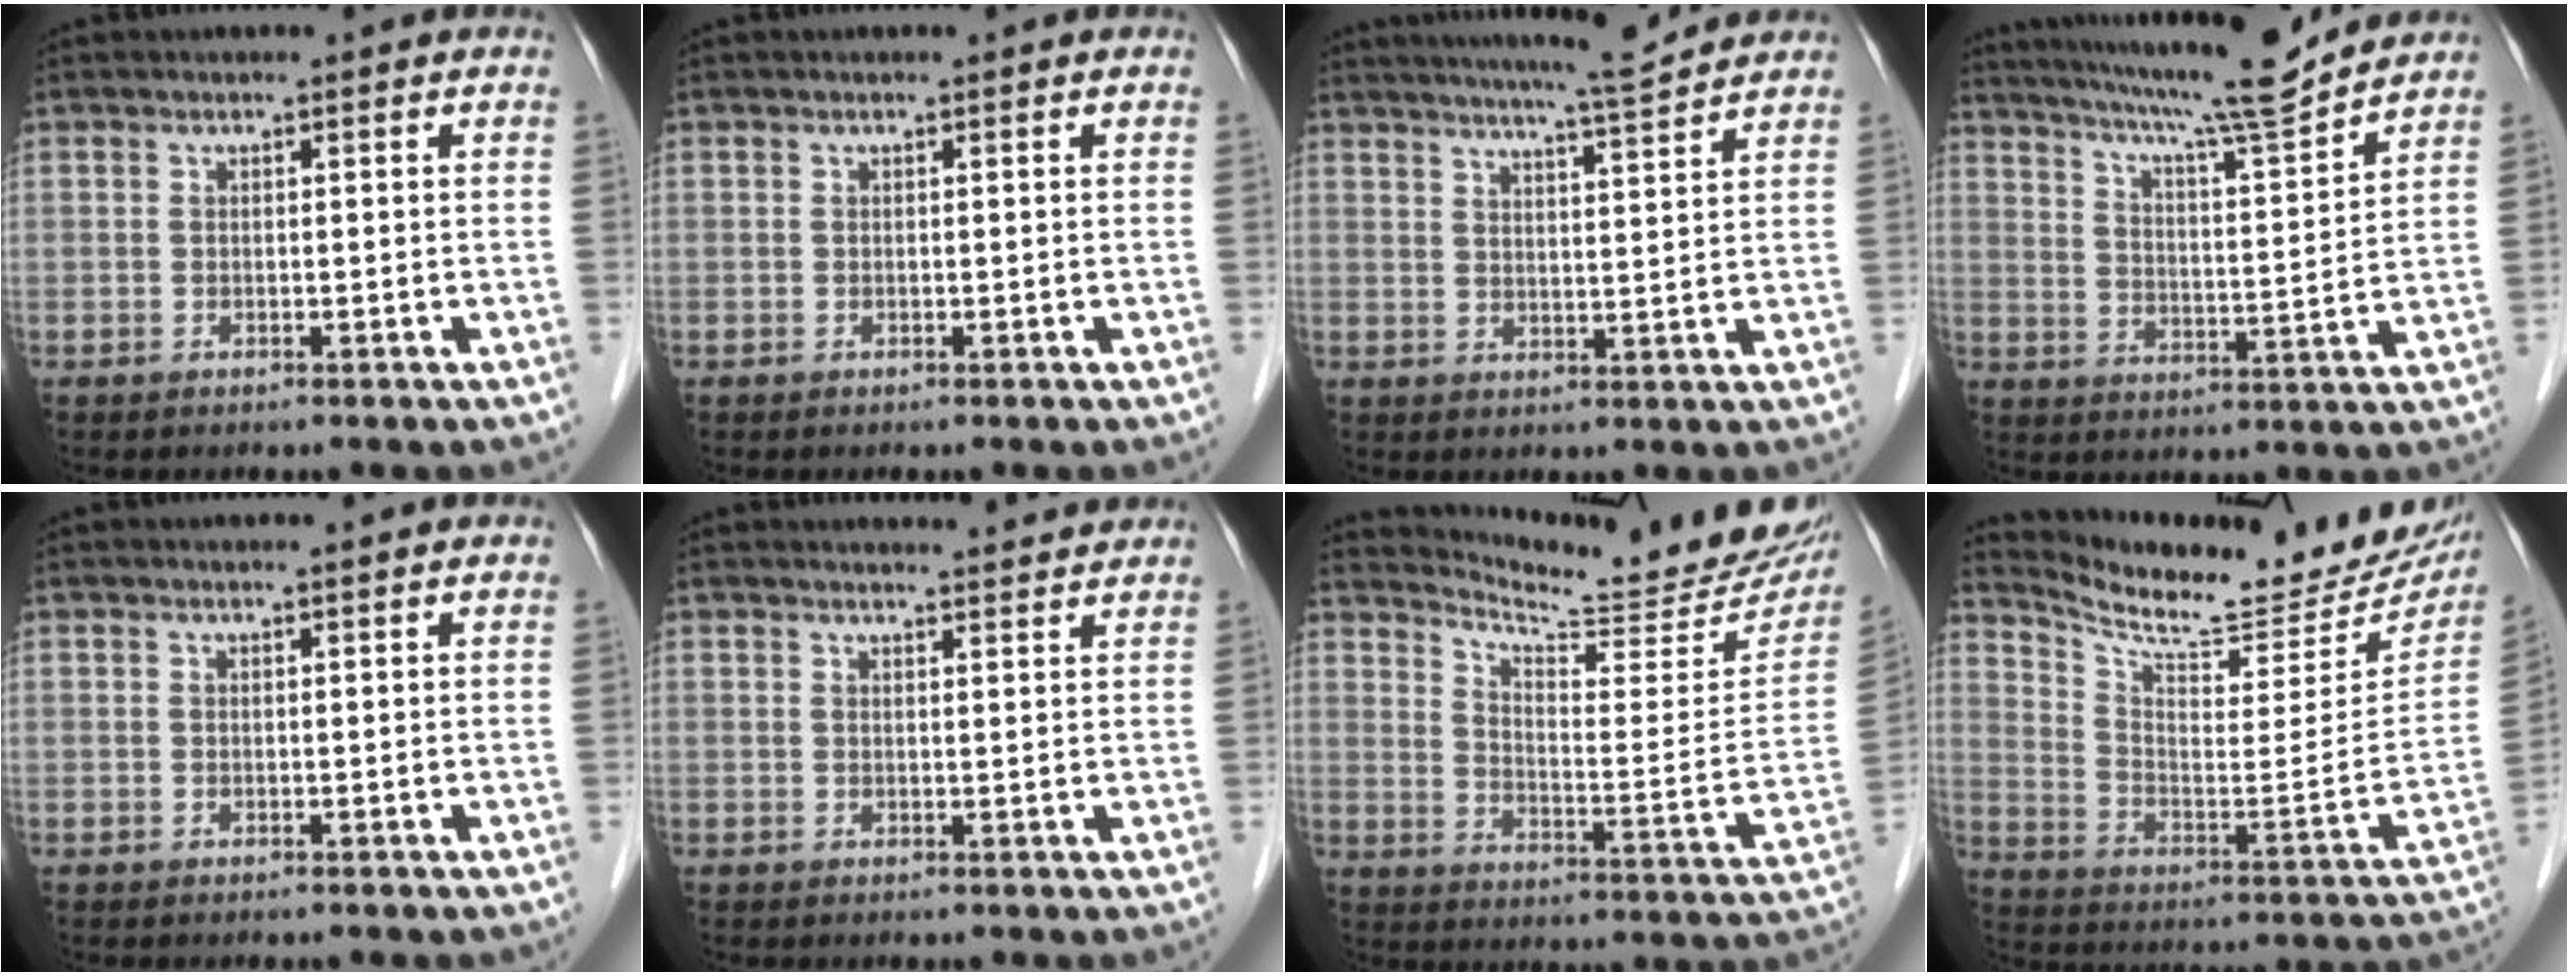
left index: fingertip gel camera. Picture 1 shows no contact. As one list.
[{"total": 0.0}, {"total": 8.8, "force": [8.1, -0.6, 3.5], "torque": [-0.057, -0.003, 0.110]}, {"total": 14.5, "force": [12.9, -0.5, 6.5], "torque": [-0.115, -0.014, 0.189]}, {"total": 0.5, "force": [-0.5, -0.2, 0.1], "torque": [-0.003, -0.002, -0.007]}, {"total": 4.4, "force": [4.3, 0.3, 0.6], "torque": [-0.008, 0.003, 0.038]}, {"total": 18.4, "force": [17.5, 1.6, 5.4], "torque": [-0.085, -0.093, 0.219]}, {"total": 20.1, "force": [18.4, 3.7, 7.1], "torque": [-0.117, -0.069, 0.257]}]